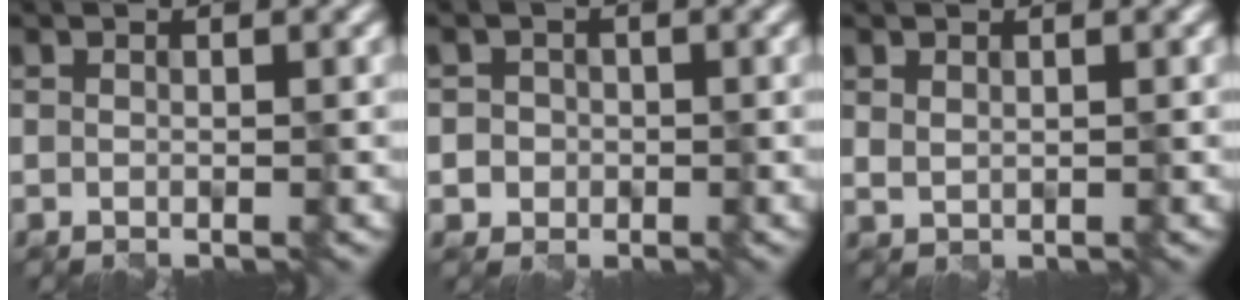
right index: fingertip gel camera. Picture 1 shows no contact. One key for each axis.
{"total": 2.5, "fx": 0.0, "fy": 2.5, "fz": 0.5, "tx": 0.011, "ty": 0.009, "tz": -0.007}
{"total": 0.7, "fx": 0.6, "fy": 0.4, "fz": 0.2, "tx": -0.008, "ty": -0.003, "tz": 0.017}